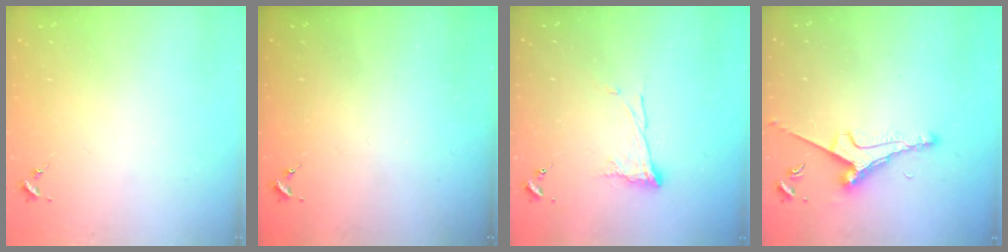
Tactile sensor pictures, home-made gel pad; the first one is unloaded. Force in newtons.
{"total": 0.0}
{"total": 8.5, "press": 8.5, "slide": 0.5}
{"total": 7.9, "press": 7.8, "slide": 0.9}